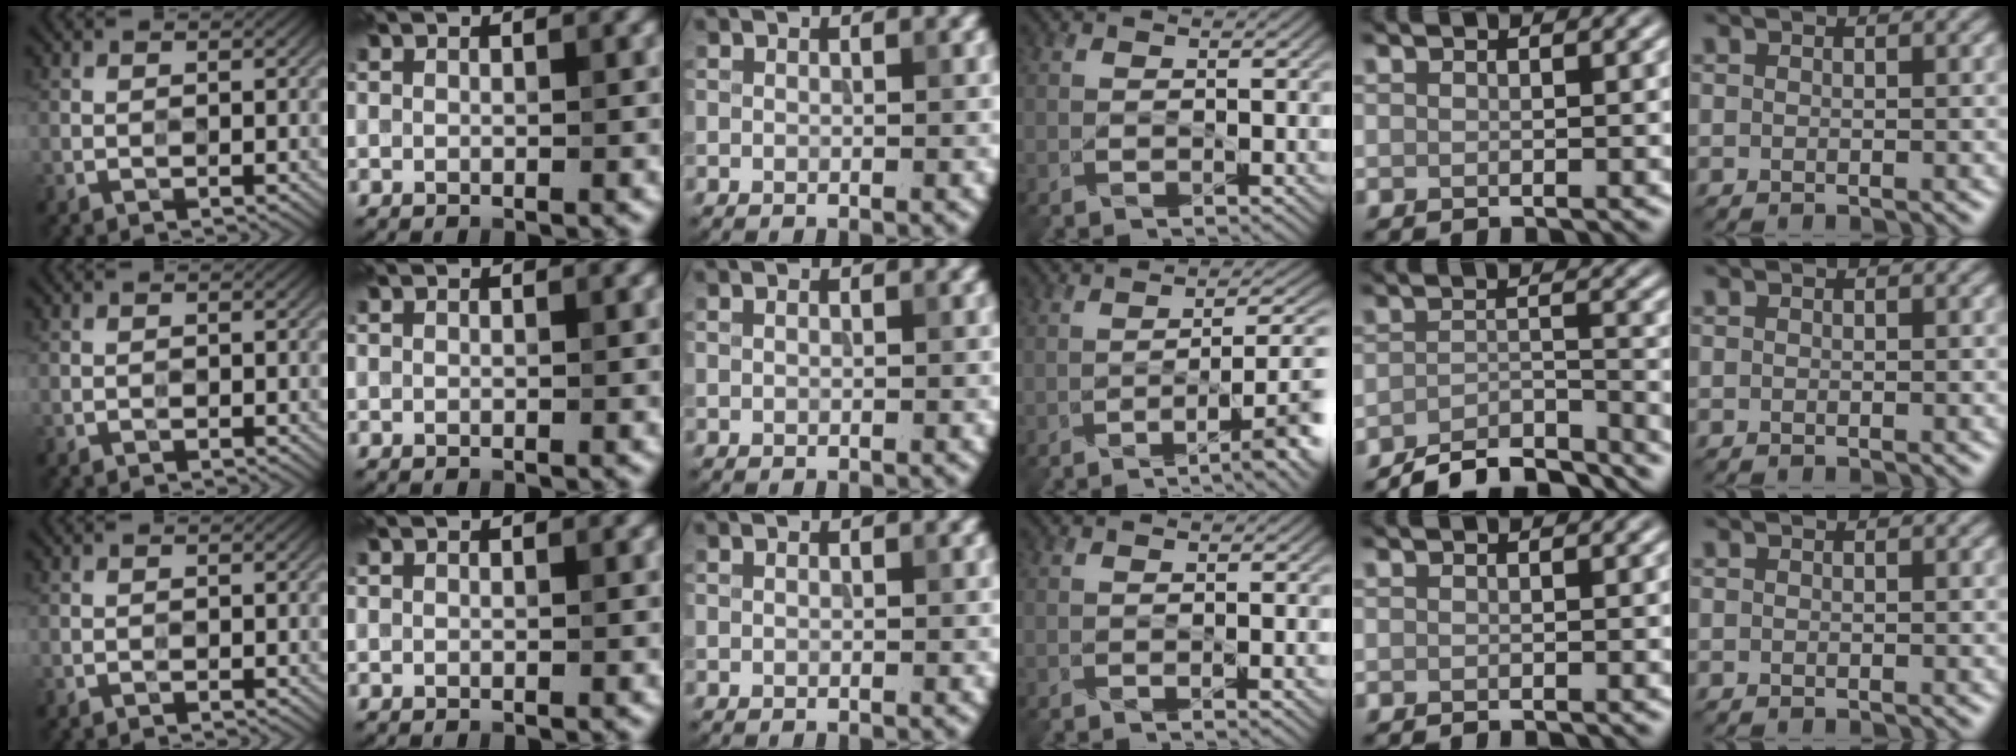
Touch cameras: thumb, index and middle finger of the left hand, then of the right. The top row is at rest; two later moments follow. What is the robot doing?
{"motion": "wipe", "object": "mirror"}